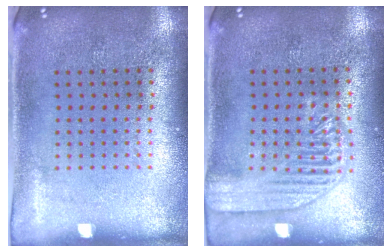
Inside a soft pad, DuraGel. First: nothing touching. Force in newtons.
{"total": 1.8, "press": 1.8, "slide": 0.4}